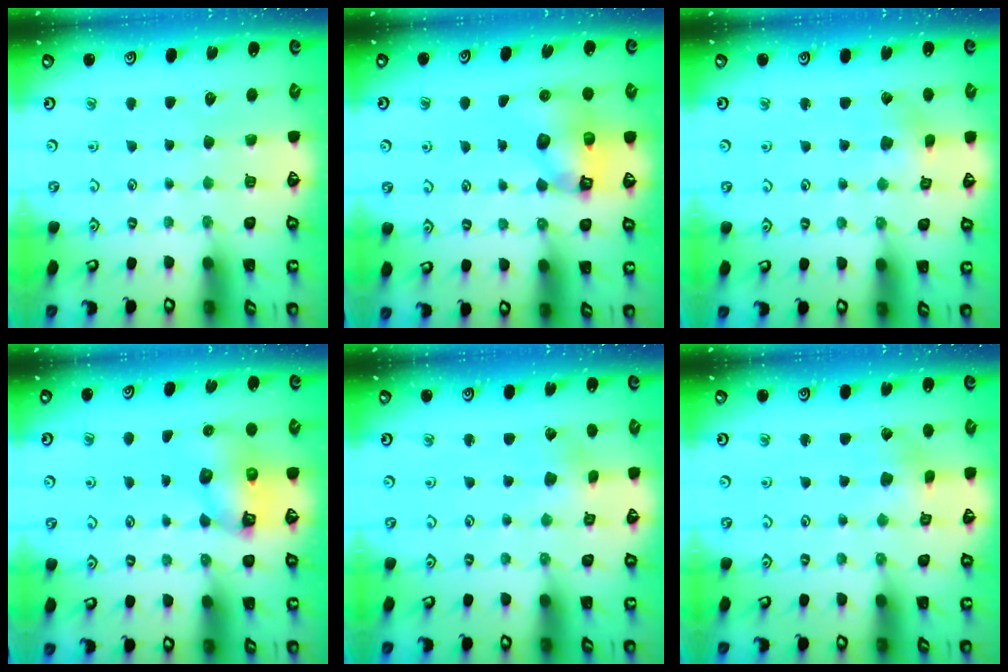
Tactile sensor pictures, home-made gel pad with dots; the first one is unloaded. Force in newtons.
{"total": 8.9, "press": 8.8, "slide": 1.4}
{"total": 2.6, "press": 2.6, "slide": 0.3}
{"total": 8.6, "press": 8.6, "slide": 0.7}
{"total": 1.5, "press": 1.5, "slide": 0.2}
{"total": 2.9, "press": 2.8, "slide": 0.2}